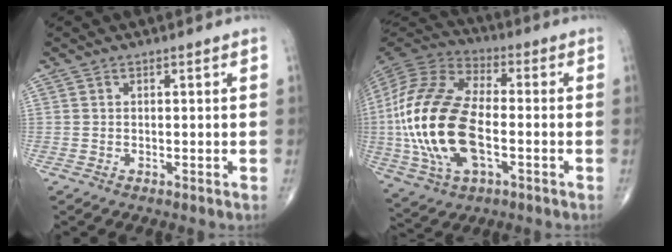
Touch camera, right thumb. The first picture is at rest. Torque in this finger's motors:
{"motor_torque": [0.14, 1.65, 2.13, -0.03, 0.84]}